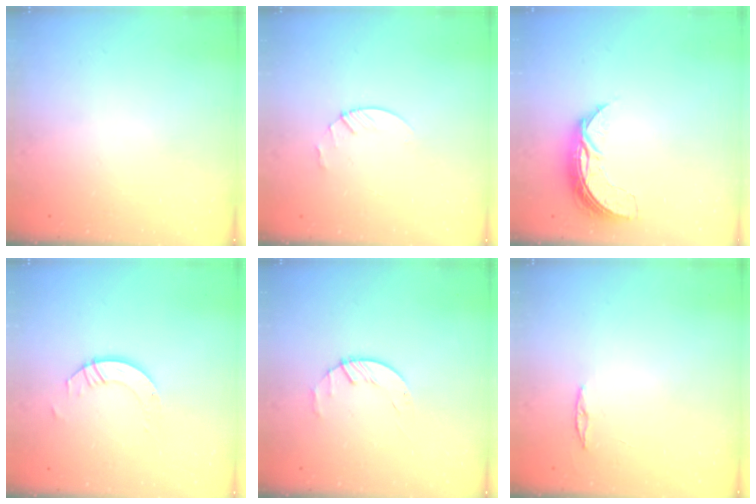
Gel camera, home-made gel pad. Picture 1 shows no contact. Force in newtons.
{"total": 3.0, "press": 2.9, "slide": 0.3}
{"total": 7.2, "press": 7.2, "slide": 0.5}
{"total": 5.0, "press": 5.0, "slide": 0.3}
{"total": 1.8, "press": 1.7, "slide": 0.3}
{"total": 3.0, "press": 2.9, "slide": 0.3}